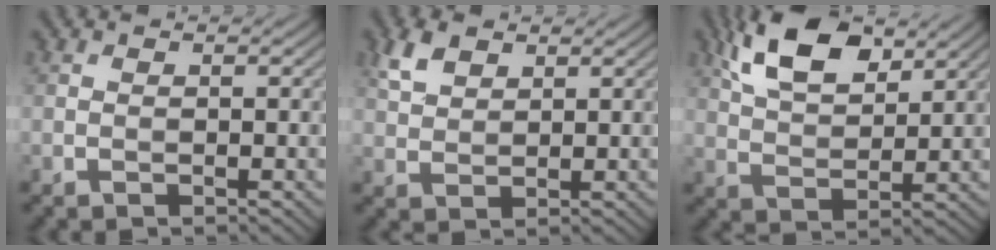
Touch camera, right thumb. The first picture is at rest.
{"total": 3.9, "force": [2.4, 2.2, 2.2], "torque": [-0.053, 0.005, 0.048]}
{"total": 9.9, "force": [5.8, 4.6, 6.7], "torque": [-0.149, 0.014, 0.112]}